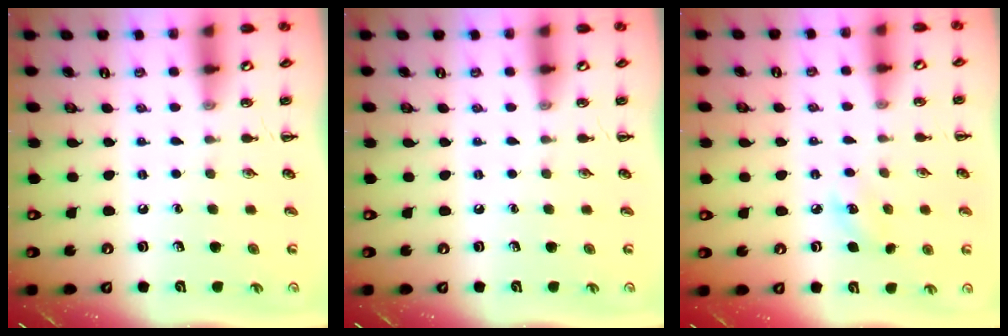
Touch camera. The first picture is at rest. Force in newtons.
{"total": 0.0}
{"total": 5.6, "press": 5.4, "slide": 1.5}